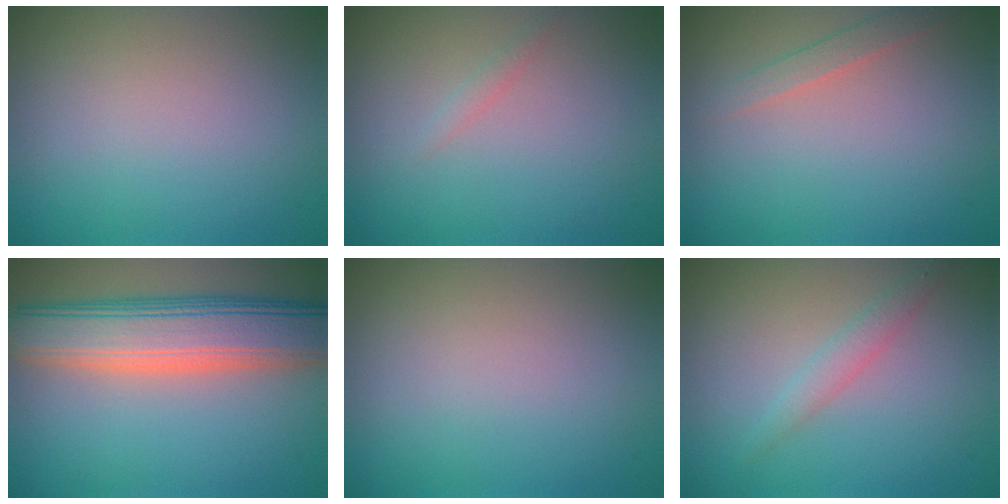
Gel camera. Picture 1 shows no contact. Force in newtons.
{"total": 0.7, "press": 0.7, "slide": 0.1}
{"total": 1.4, "press": 1.4, "slide": 0.1}
{"total": 8.6, "press": 8.6, "slide": 0.4}
{"total": 0.0}
{"total": 1.6, "press": 1.6, "slide": 0.1}